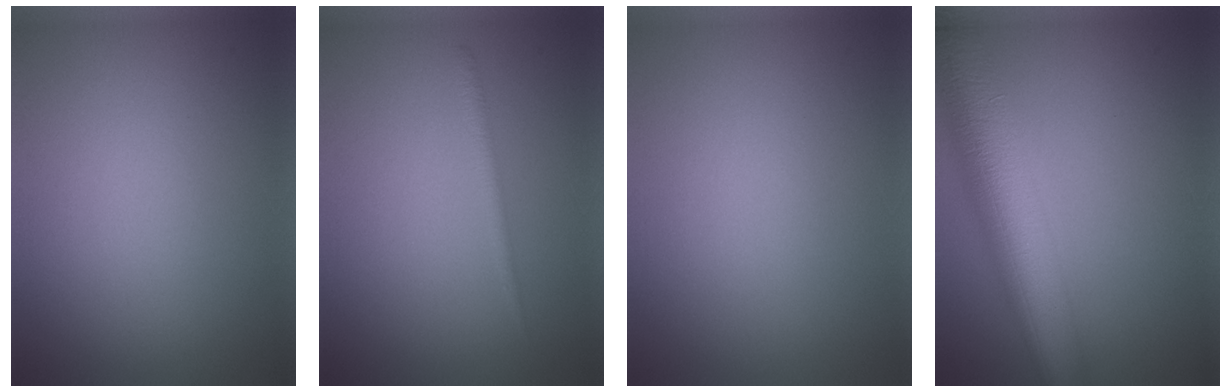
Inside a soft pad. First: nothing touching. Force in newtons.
{"total": 1.0, "press": 1.0, "slide": 0.1}
{"total": 0.0}
{"total": 10.0, "press": 10.0, "slide": 0.4}